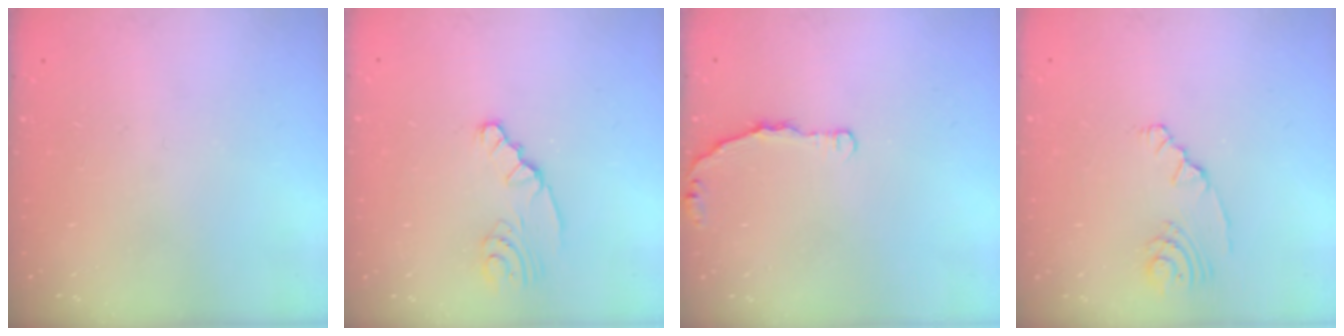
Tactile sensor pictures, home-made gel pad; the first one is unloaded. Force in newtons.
{"total": 2.4, "press": 2.4, "slide": 0.1}
{"total": 3.6, "press": 3.5, "slide": 0.5}
{"total": 2.3, "press": 2.3, "slide": 0.3}